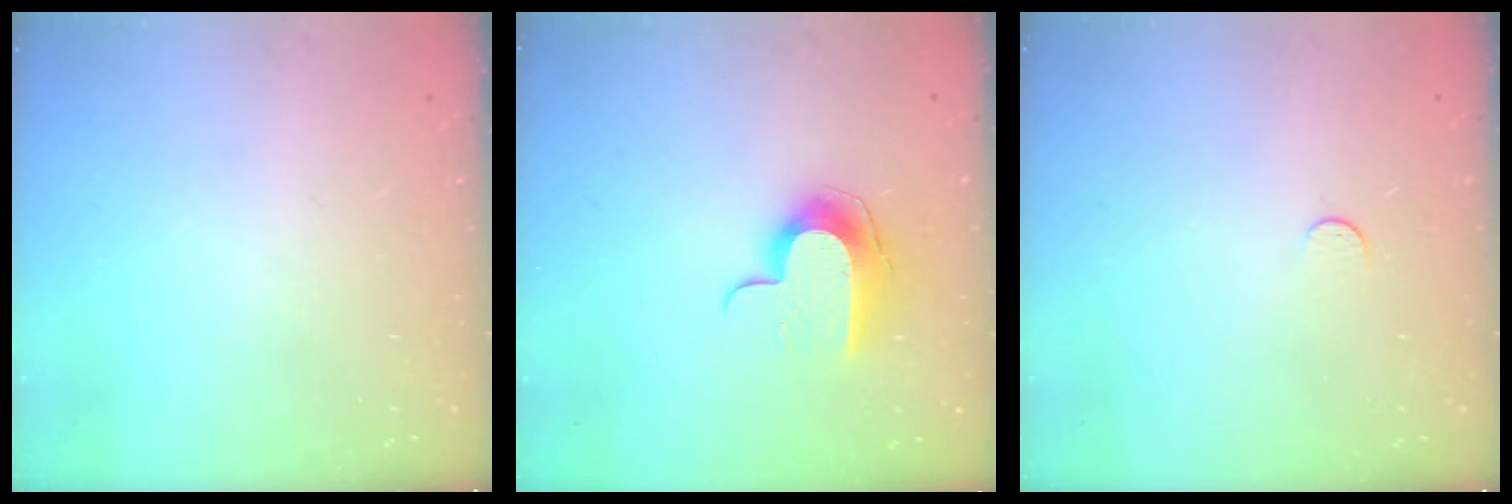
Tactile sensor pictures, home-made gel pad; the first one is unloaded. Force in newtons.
{"total": 9.9, "press": 9.9, "slide": 0.2}
{"total": 3.0, "press": 3.0, "slide": 0.3}